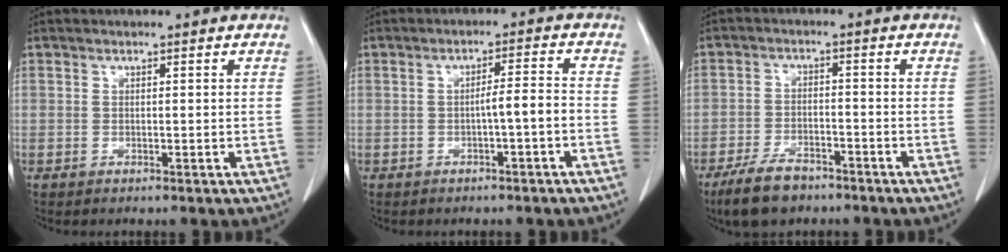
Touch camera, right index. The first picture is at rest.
{"total": 3.3, "force": [-1.2, 0.0, 3.1], "torque": [-0.046, 0.008, -0.019]}
{"total": 7.0, "force": [-5.3, 2.8, 3.5], "torque": [-0.073, -0.006, -0.092]}